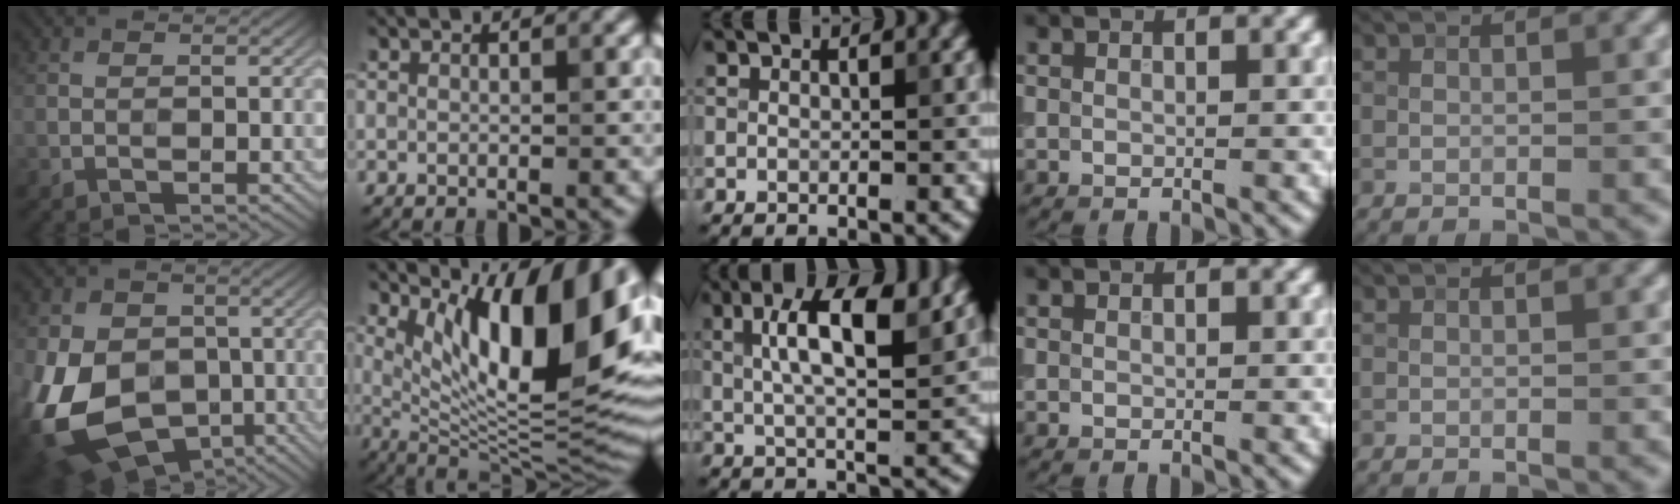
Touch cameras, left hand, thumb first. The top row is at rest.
{"thumb": {"total": 18.4, "force": [-5.3, 13.8, 10.9], "torque": [-0.251, -0.037, -0.092]}, "index": {"total": 15.3, "force": [5.8, 4.9, 13.2], "torque": [-0.168, -0.009, 0.101]}, "middle": {"total": 7.2, "force": [2.5, 2.2, 6.4], "torque": [-0.108, 0.007, 0.041]}}